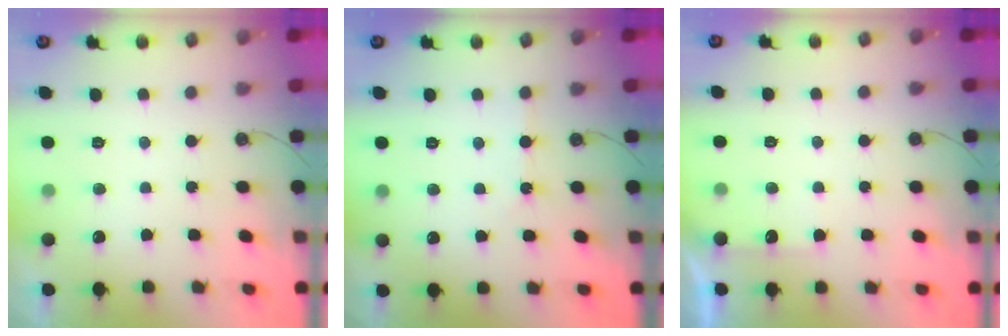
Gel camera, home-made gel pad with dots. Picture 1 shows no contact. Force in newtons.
{"total": 1.4, "press": 1.3, "slide": 0.3}
{"total": 4.3, "press": 4.3, "slide": 0.6}